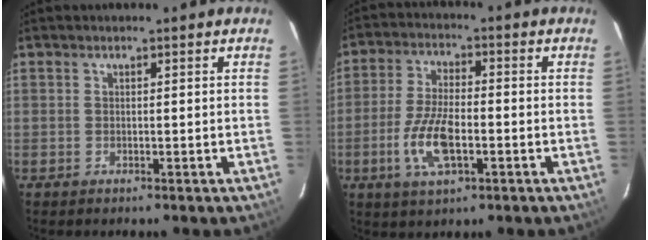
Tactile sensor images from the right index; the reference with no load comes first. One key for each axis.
{"total": 9.5, "fx": -3.1, "fy": 3.8, "fz": 8.2, "tx": -0.173, "ty": -0.002, "tz": -0.058}